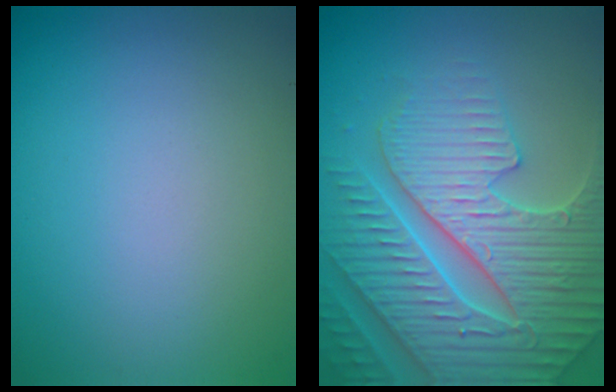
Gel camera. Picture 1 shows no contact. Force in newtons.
{"total": 7.5, "press": 7.3, "slide": 1.8}